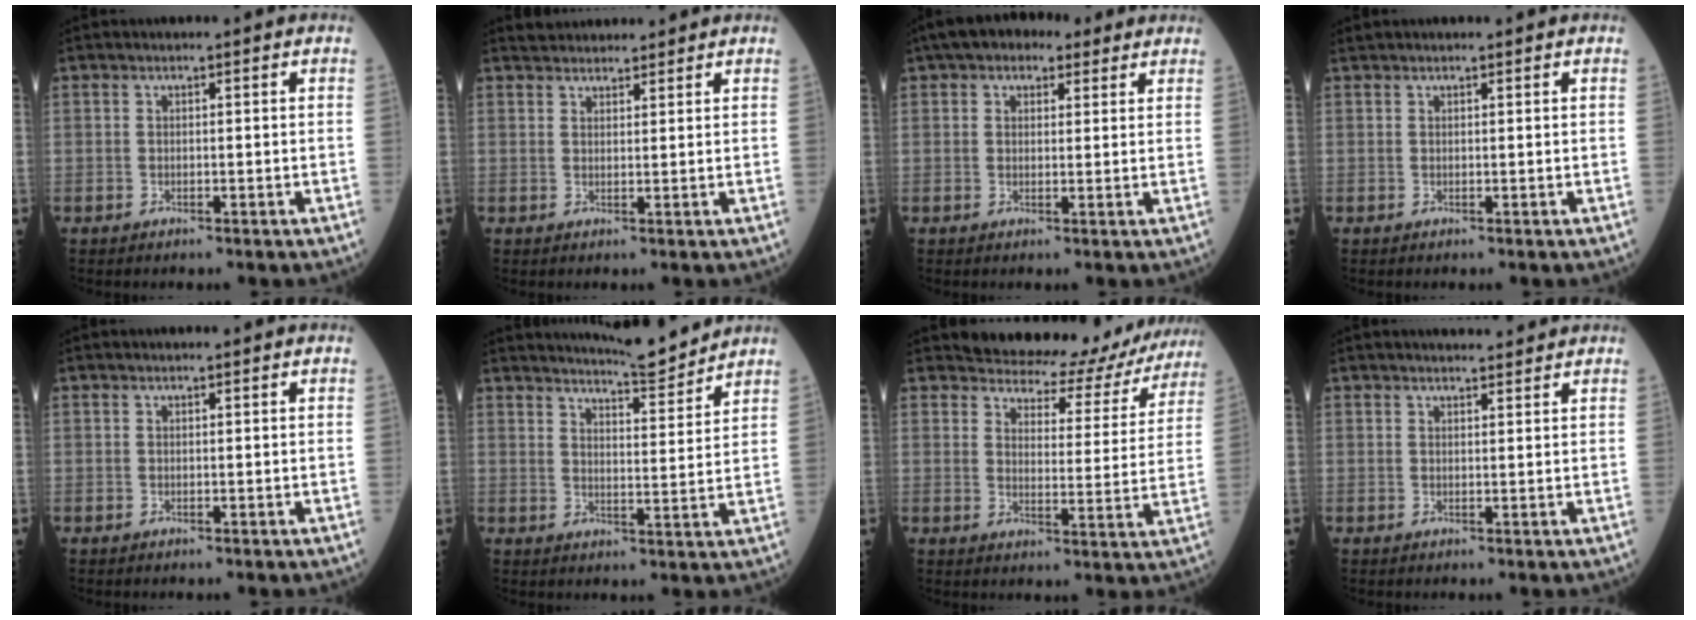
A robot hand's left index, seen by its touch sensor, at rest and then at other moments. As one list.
[{"total": 4.9, "force": [4.7, 1.3, 0.7], "torque": [-0.008, 0.029, 0.072]}, {"total": 6.6, "force": [4.4, 3.6, 3.4], "torque": [-0.052, 0.038, 0.067]}, {"total": 1.1, "force": [1.0, 0.0, 0.2], "torque": [-0.010, 0.015, 0.023]}, {"total": 0.0}, {"total": 8.4, "force": [8.2, -0.3, 1.8], "torque": [-0.039, -0.012, 0.121]}, {"total": 14.9, "force": [14.1, 4.4, 2.2], "torque": [-0.005, -0.030, 0.152]}, {"total": 3.9, "force": [3.7, 0.6, 0.9], "torque": [-0.013, 0.012, 0.049]}]